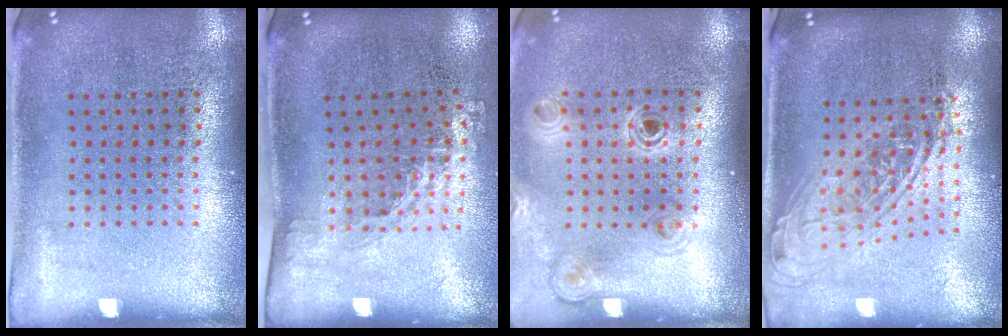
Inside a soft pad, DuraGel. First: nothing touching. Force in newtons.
{"total": 1.3, "press": 0.9, "slide": 0.9}
{"total": 1.1, "press": 1.1, "slide": 0.2}
{"total": 1.9, "press": 1.4, "slide": 1.2}